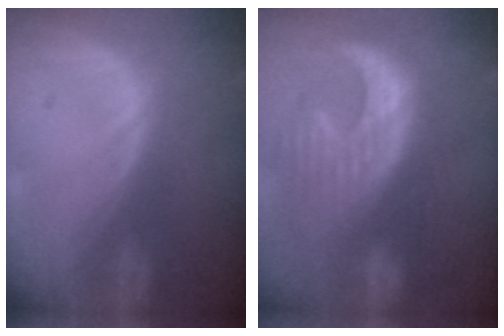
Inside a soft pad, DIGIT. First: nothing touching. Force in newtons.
{"total": 12.8, "press": 11.1, "slide": 6.2}